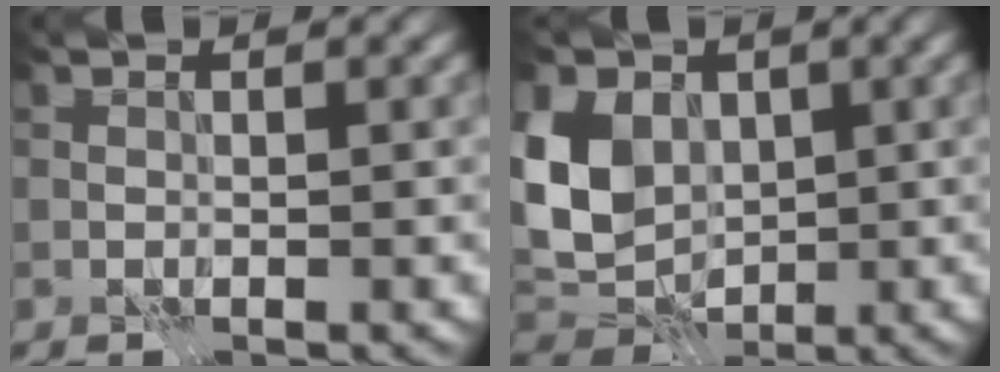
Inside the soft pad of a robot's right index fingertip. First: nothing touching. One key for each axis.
{"total": 7.3, "fx": 1.2, "fy": 5.7, "fz": 4.4, "tx": -0.109, "ty": 0.001, "tz": 0.016}